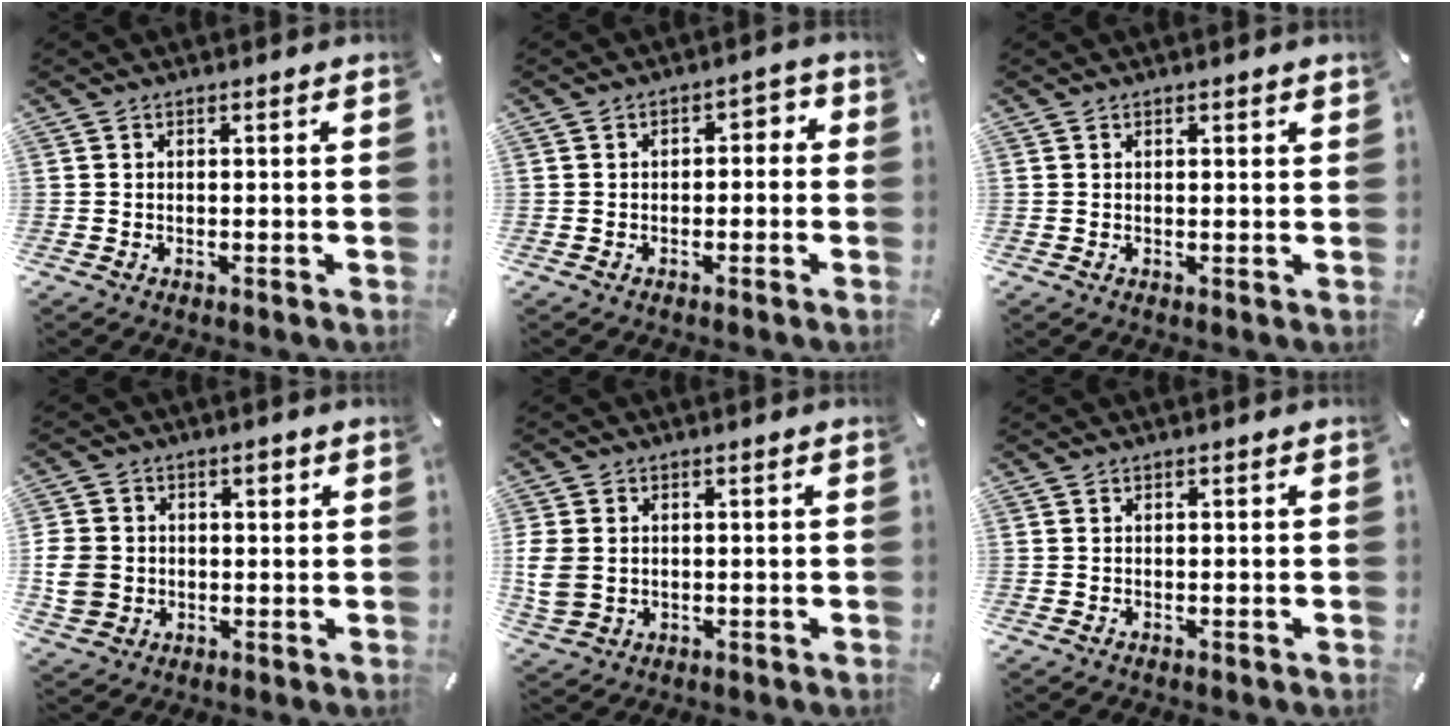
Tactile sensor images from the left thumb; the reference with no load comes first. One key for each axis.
{"total": 2.9, "fx": -1.5, "fy": 2.0, "fz": 1.5, "tx": -0.029, "ty": 0.018, "tz": -0.034}
{"total": 0.6, "fx": 0.5, "fy": 0.2, "fz": 0.4, "tx": 0.001, "ty": -0.003, "tz": 0.007}
{"total": 8.0, "fx": 0.2, "fy": 7.3, "fz": 3.2, "tx": -0.063, "ty": 0.008, "tz": 0.005}
{"total": 6.5, "fx": 0.5, "fy": 5.6, "fz": 3.3, "tx": -0.081, "ty": 0.003, "tz": 0.010}
{"total": 0.0}